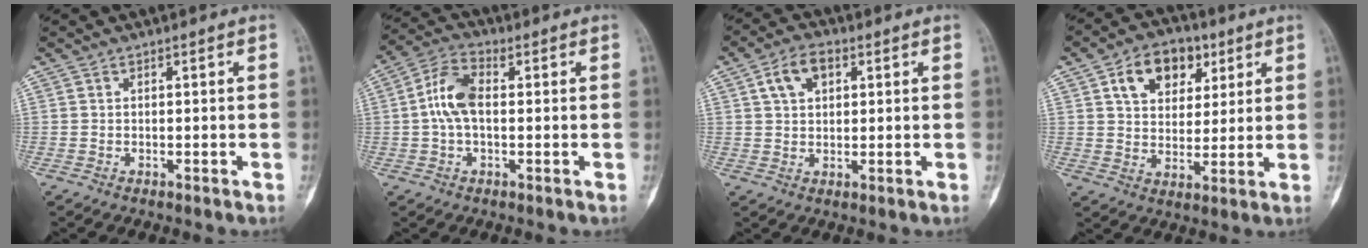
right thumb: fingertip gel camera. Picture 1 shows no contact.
{"total": 7.6, "force": [0.6, 4.2, 6.3], "torque": [-0.137, 0.022, 0.004]}
{"total": 6.5, "force": [2.5, 4.1, 4.4], "torque": [-0.068, 0.007, 0.041]}
{"total": 12.1, "force": [5.3, 8.3, 7.0], "torque": [-0.075, -0.010, 0.085]}